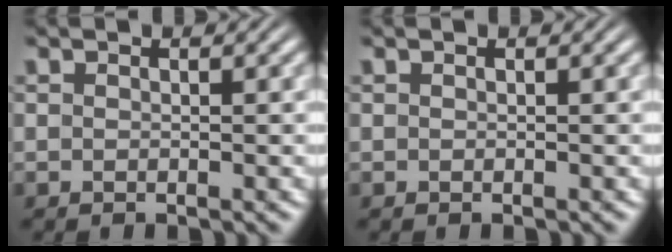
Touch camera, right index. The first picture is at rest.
{"total": 0.0}